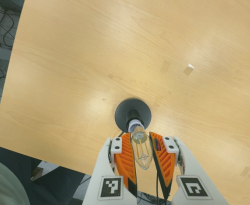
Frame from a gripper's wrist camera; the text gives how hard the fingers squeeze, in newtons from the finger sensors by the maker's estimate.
{"total": 19.1, "left": 21.4, "right": 16.7}